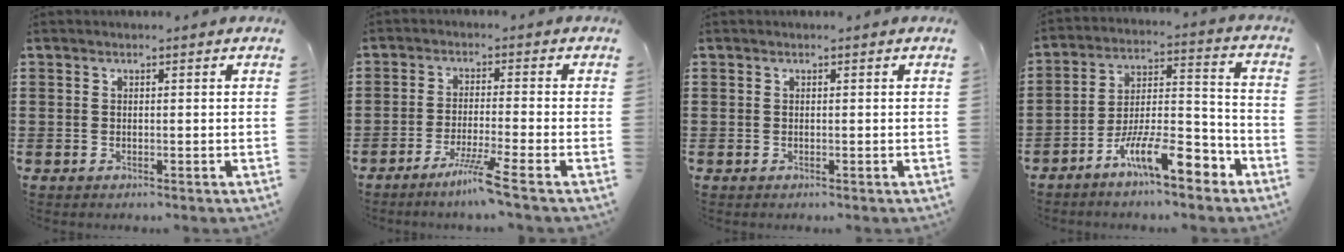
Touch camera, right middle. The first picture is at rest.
{"total": 4.9, "force": [-3.7, -0.6, 3.2], "torque": [-0.058, -0.011, -0.065]}
{"total": 0.0}
{"total": 12.5, "force": [-8.5, 3.6, 8.4], "torque": [-0.144, 0.026, -0.156]}